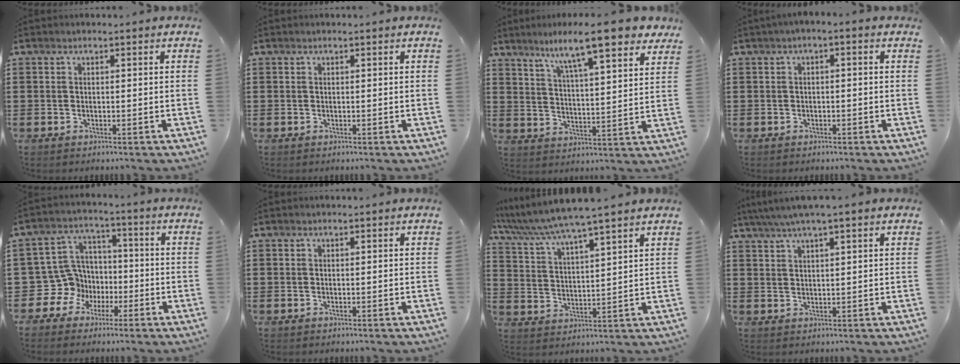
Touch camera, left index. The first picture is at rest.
{"total": 0.0}
{"total": 10.0, "force": [7.9, 0.7, 6.0], "torque": [-0.117, -0.036, 0.128]}
{"total": 1.3, "force": [-0.9, 0.3, 0.9], "torque": [-0.016, 0.000, -0.018]}
{"total": 9.2, "force": [-2.6, 8.5, 2.2], "torque": [-0.104, 0.006, -0.050]}
{"total": 0.0}
{"total": 6.0, "force": [5.3, -0.7, 2.6], "torque": [-0.073, -0.034, 0.088]}
{"total": 3.5, "force": [2.4, -0.1, 2.5], "torque": [-0.053, 0.001, 0.042]}